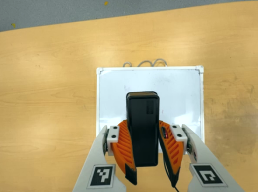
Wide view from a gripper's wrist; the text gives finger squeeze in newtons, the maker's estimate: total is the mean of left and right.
{"total": 9.2, "left": 8.0, "right": 10.4}